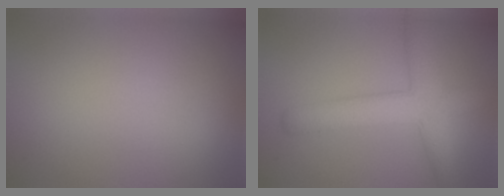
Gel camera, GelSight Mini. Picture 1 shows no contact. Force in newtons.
{"total": 5.4, "press": 5.4, "slide": 0.1}